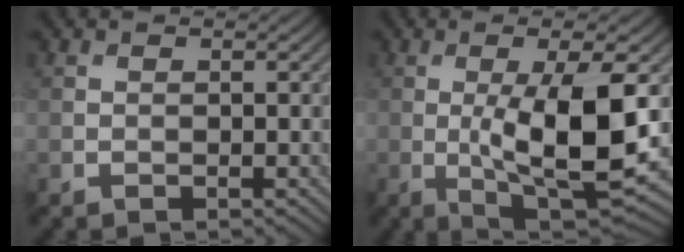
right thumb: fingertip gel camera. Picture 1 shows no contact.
{"total": 12.9, "force": [-0.6, 3.4, 12.4], "torque": [-0.209, -0.008, -0.002]}